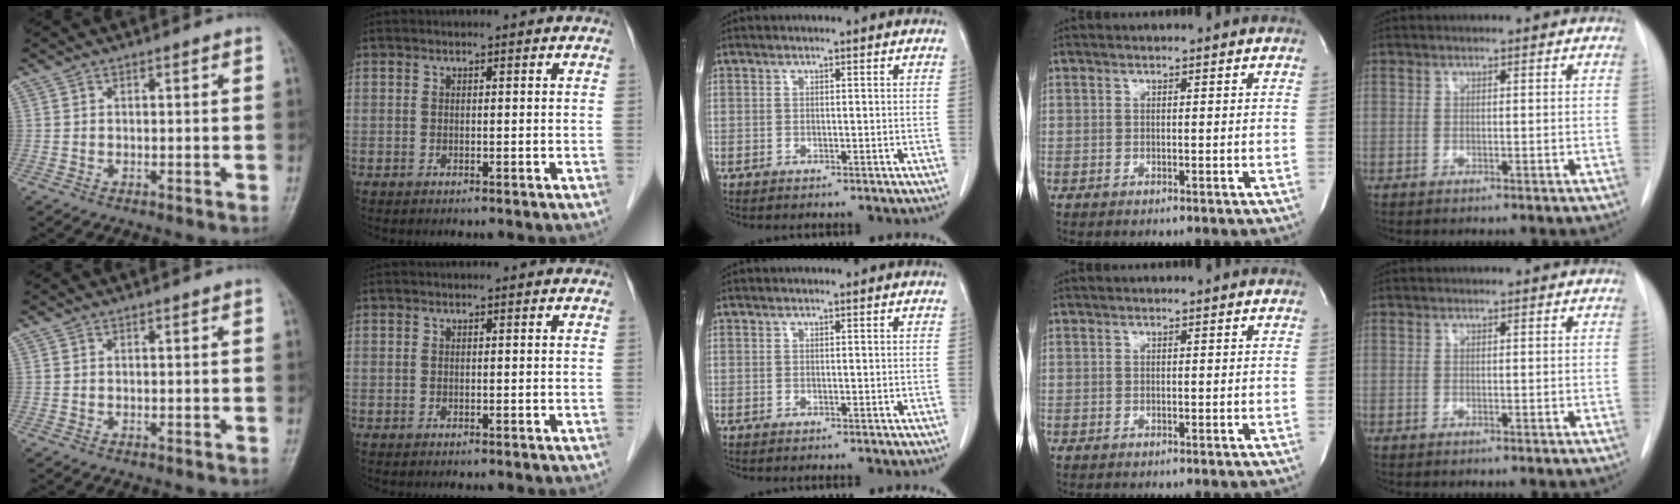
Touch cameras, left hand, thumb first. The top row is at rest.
{}